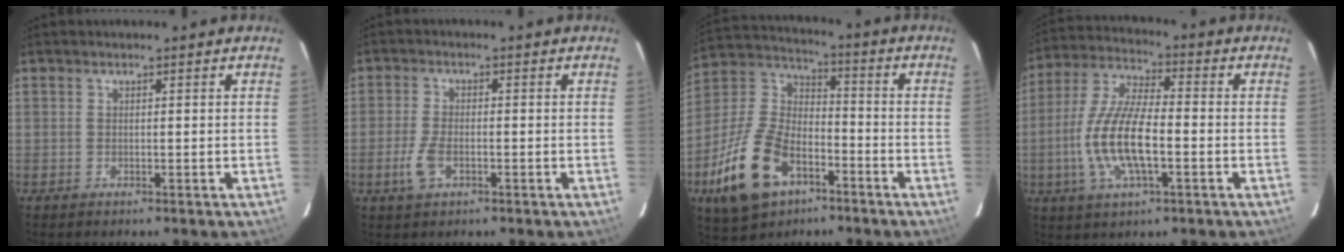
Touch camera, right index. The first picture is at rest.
{"total": 4.6, "force": [-2.0, 2.3, 3.5], "torque": [-0.086, -0.005, -0.038]}
{"total": 18.9, "force": [-9.1, 11.3, 12.2], "torque": [-0.274, 0.003, -0.154]}
{"total": 13.7, "force": [-3.3, 4.6, 12.5], "torque": [-0.261, -0.002, -0.066]}